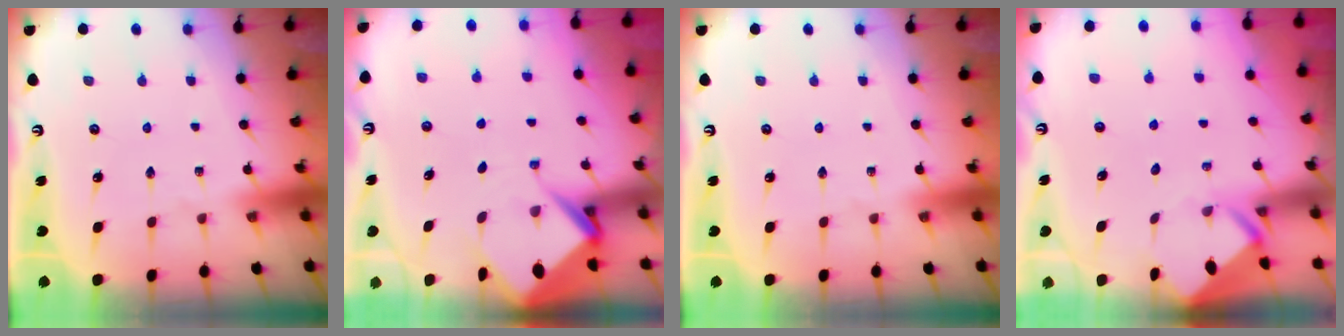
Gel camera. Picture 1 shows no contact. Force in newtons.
{"total": 6.1, "press": 6.1, "slide": 0.5}
{"total": 0.0}
{"total": 3.0, "press": 3.0, "slide": 0.1}